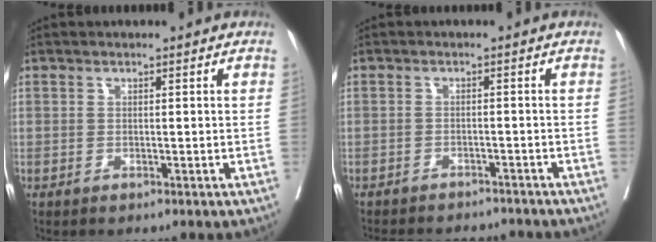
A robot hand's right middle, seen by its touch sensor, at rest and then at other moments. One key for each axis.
{"total": 10.5, "fx": -9.8, "fy": 2.8, "fz": 2.6, "tx": -0.045, "ty": 0.007, "tz": -0.123}